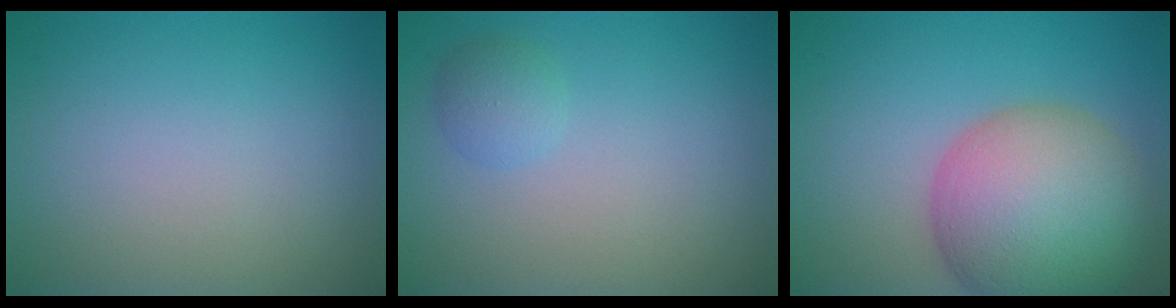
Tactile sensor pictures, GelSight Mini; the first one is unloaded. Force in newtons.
{"total": 1.6, "press": 1.6, "slide": 0.1}
{"total": 11.2, "press": 11.2, "slide": 0.6}